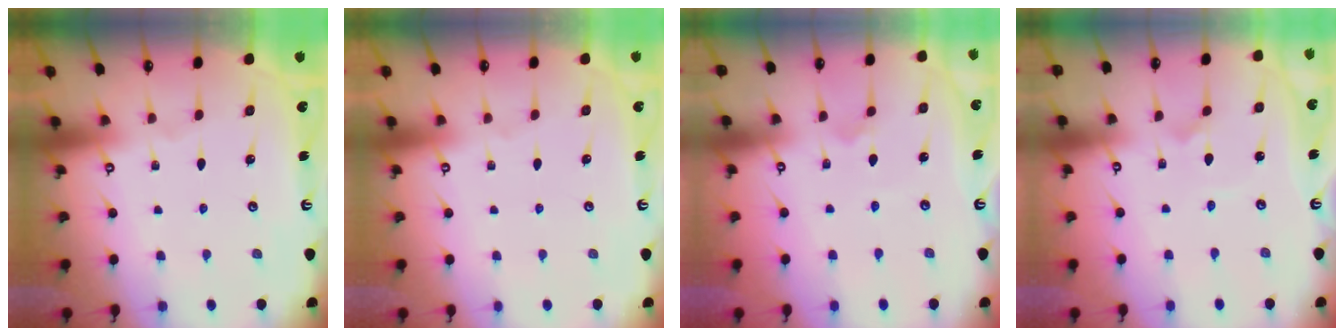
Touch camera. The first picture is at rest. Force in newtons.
{"total": 0.0}
{"total": 2.5, "press": 2.5, "slide": 0.1}
{"total": 0.9, "press": 0.9, "slide": 0.0}